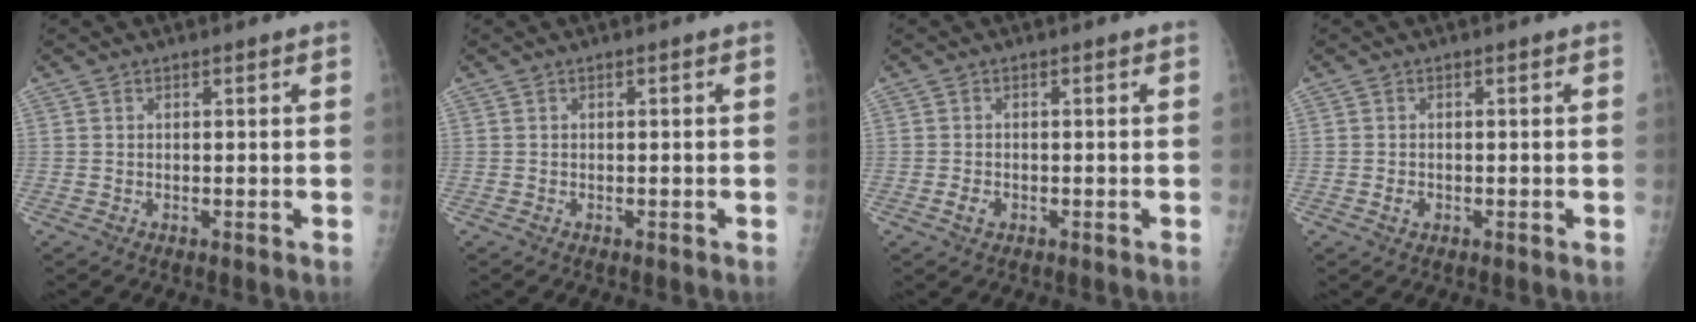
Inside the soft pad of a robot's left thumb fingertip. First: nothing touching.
{"total": 0.0}
{"total": 1.7, "force": [-0.6, 1.2, 1.0], "torque": [-0.015, 0.001, -0.009]}
{"total": 1.2, "force": [-0.3, 0.9, 0.7], "torque": [-0.009, 0.001, -0.004]}